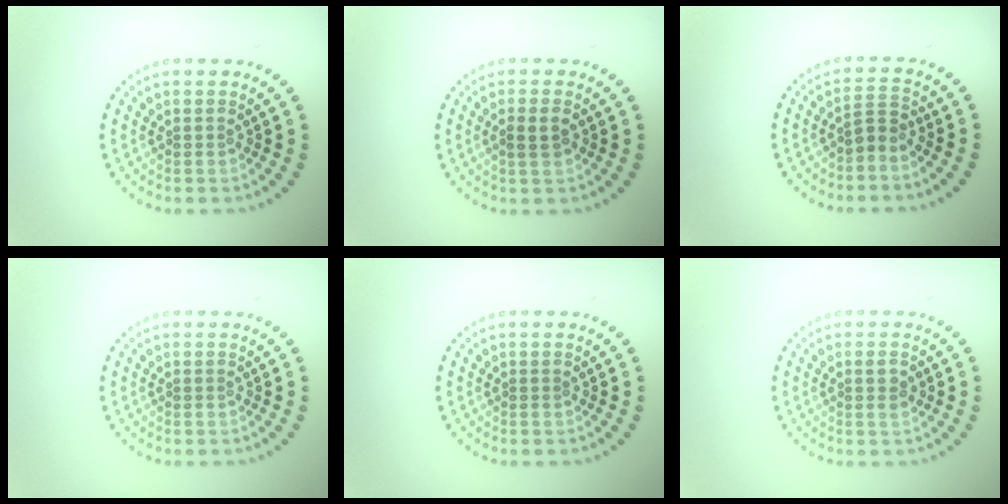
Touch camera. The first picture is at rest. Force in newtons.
{"total": 1.9, "press": 1.9, "slide": 0.4}
{"total": 1.8, "press": 1.3, "slide": 1.2}
{"total": 0.0}
{"total": 0.0}
{"total": 1.2, "press": 1.1, "slide": 0.3}